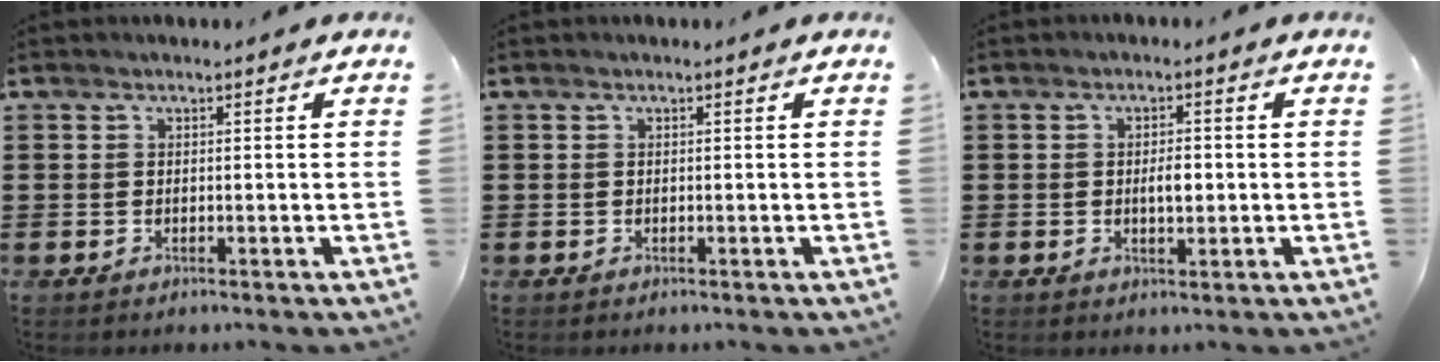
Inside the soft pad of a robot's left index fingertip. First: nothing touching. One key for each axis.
{"total": 0.0}
{"total": 2.7, "fx": -0.1, "fy": 1.1, "fz": 2.5, "tx": -0.039, "ty": -0.002, "tz": -0.006}